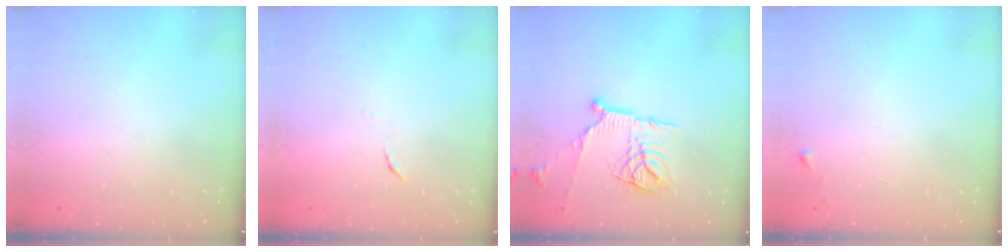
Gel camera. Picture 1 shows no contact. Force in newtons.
{"total": 3.9, "press": 3.9, "slide": 0.4}
{"total": 15.2, "press": 15.2, "slide": 0.8}
{"total": 2.6, "press": 2.6, "slide": 0.3}